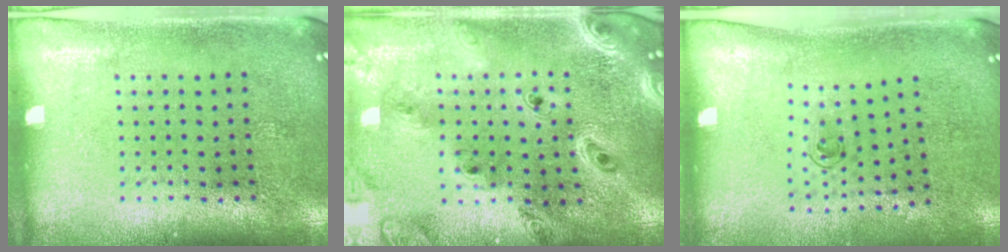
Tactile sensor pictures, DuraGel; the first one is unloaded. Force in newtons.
{"total": 2.5, "press": 2.2, "slide": 1.2}
{"total": 0.6, "press": 0.4, "slide": 0.5}